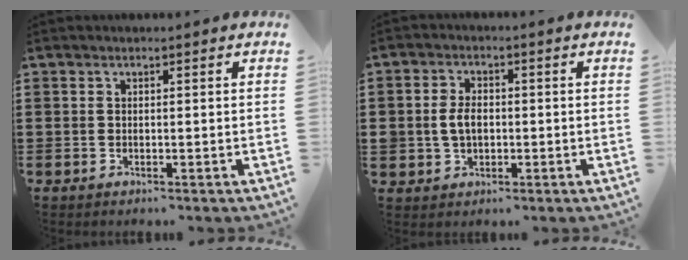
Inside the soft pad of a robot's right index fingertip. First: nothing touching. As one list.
[{"total": 3.8, "force": [-0.3, 2.8, 2.5], "torque": [-0.053, 0.009, -0.007]}]